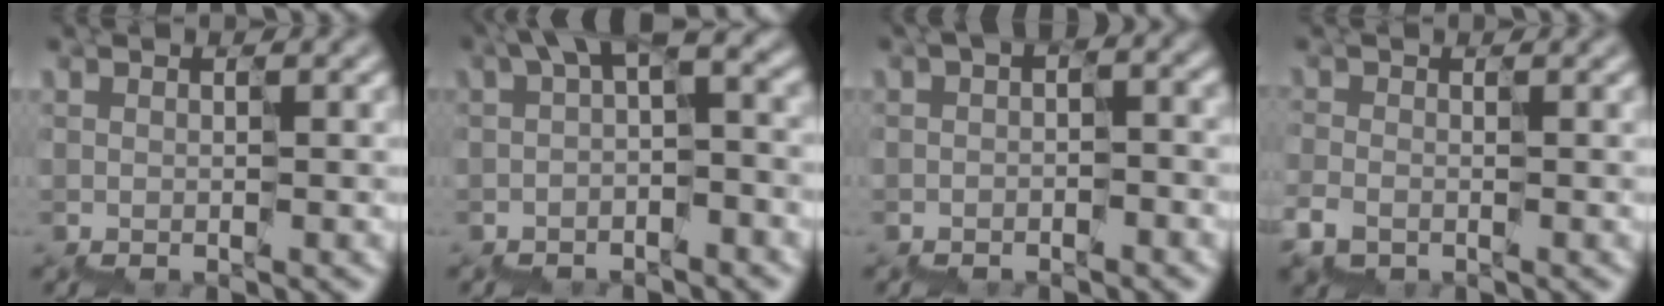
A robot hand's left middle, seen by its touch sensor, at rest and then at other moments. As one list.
[{"total": 4.3, "force": [0.4, 1.8, 3.9], "torque": [-0.067, 0.006, -0.003]}, {"total": 2.0, "force": [-0.8, 1.0, 1.6], "torque": [-0.026, 0.002, -0.017]}, {"total": 1.0, "force": [-0.9, 0.3, -0.1], "torque": [0.021, 0.002, -0.019]}]